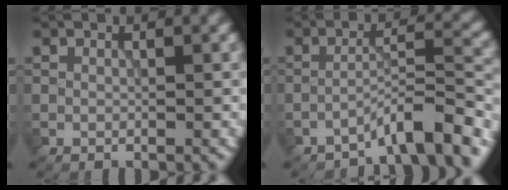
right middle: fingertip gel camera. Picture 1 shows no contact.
{"total": 5.7, "force": [-4.5, 1.0, 3.4], "torque": [-0.046, 0.011, -0.075]}